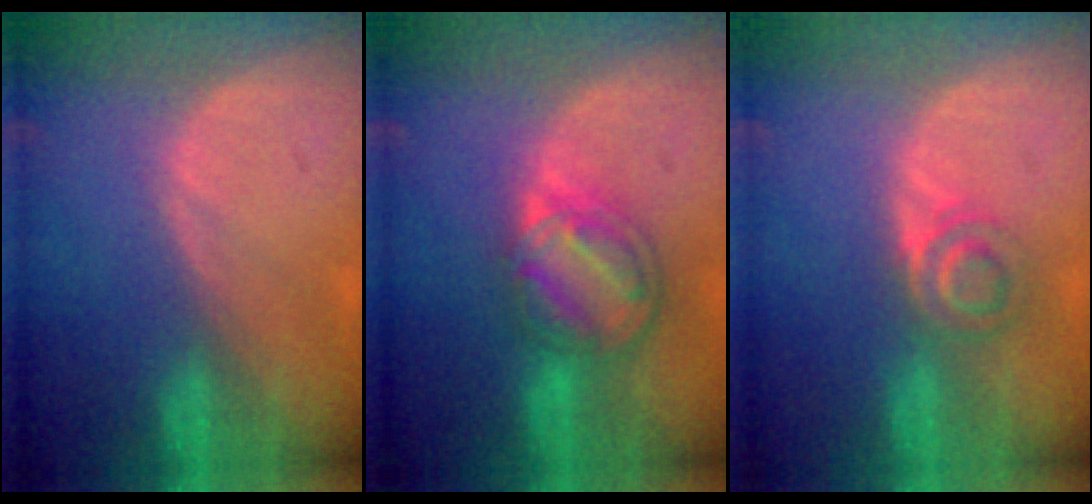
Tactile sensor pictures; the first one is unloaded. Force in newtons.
{"total": 8.2, "press": 7.0, "slide": 4.3}
{"total": 4.0, "press": 3.9, "slide": 0.8}